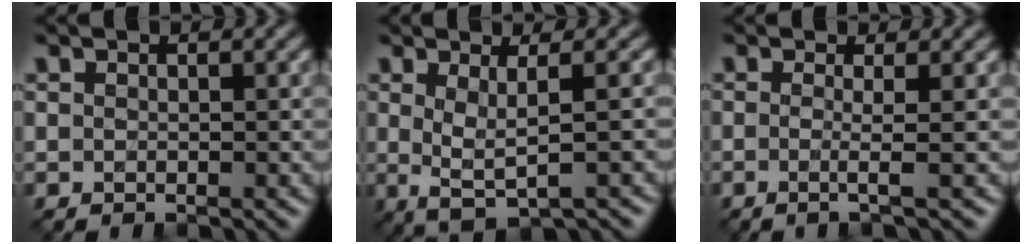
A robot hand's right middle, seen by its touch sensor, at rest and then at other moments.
{"total": 3.4, "force": [0.2, 0.9, 3.3], "torque": [-0.053, -0.005, 0.005]}
{"total": 2.2, "force": [-0.2, 0.5, 2.2], "torque": [-0.039, -0.006, -0.017]}